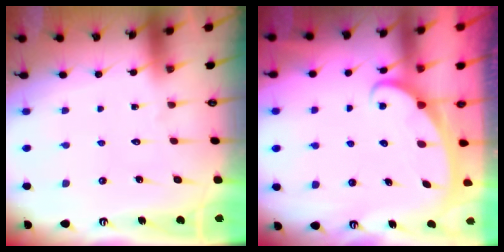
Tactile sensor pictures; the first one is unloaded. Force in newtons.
{"total": 2.5, "press": 2.5, "slide": 0.4}